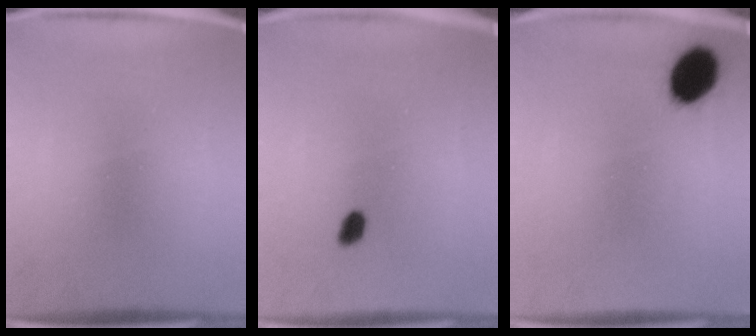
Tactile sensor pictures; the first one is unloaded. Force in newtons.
{"total": 1.4}
{"total": 8.3}